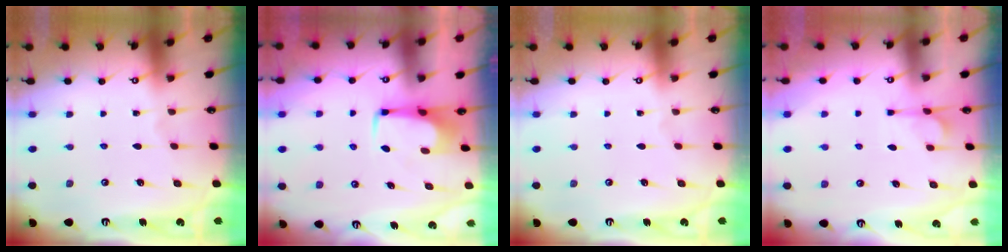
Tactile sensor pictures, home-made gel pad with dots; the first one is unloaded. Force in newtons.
{"total": 1.8, "press": 1.6, "slide": 0.6}
{"total": 0.0}
{"total": 1.7, "press": 1.1, "slide": 1.2}